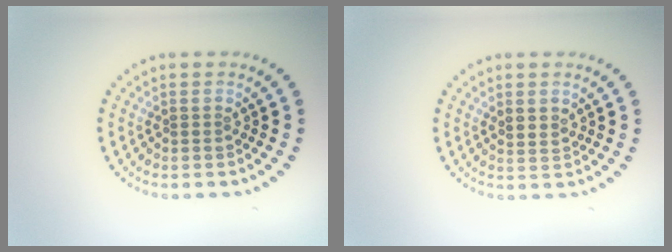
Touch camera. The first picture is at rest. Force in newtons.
{"total": 1.4, "press": 1.2, "slide": 0.7}